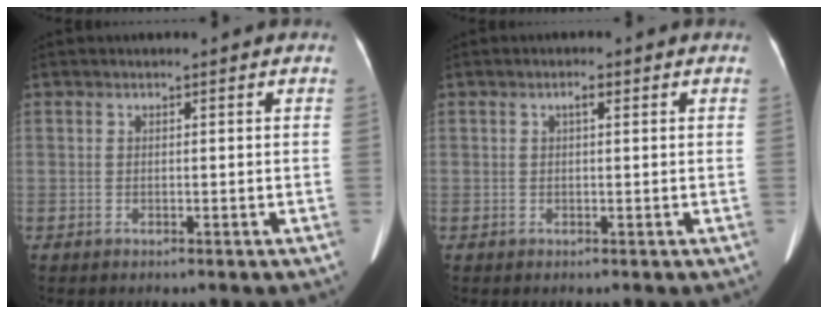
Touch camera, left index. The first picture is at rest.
{"total": 1.3, "force": [0.5, 0.3, 1.1], "torque": [-0.019, 0.005, 0.007]}